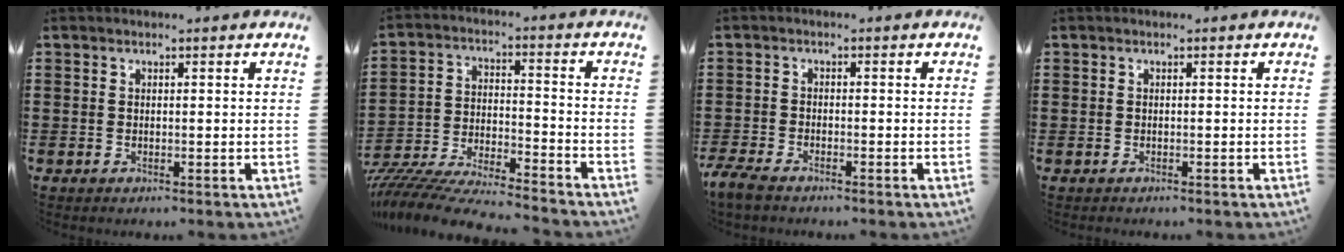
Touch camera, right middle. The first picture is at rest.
{"total": 8.4, "force": [-8.2, 0.3, 1.7], "torque": [-0.039, 0.003, -0.165]}
{"total": 2.6, "force": [-2.3, 0.6, 1.2], "torque": [-0.042, -0.002, -0.053]}
{"total": 0.5, "force": [-0.3, 0.4, -0.1], "torque": [0.003, 0.006, -0.008]}